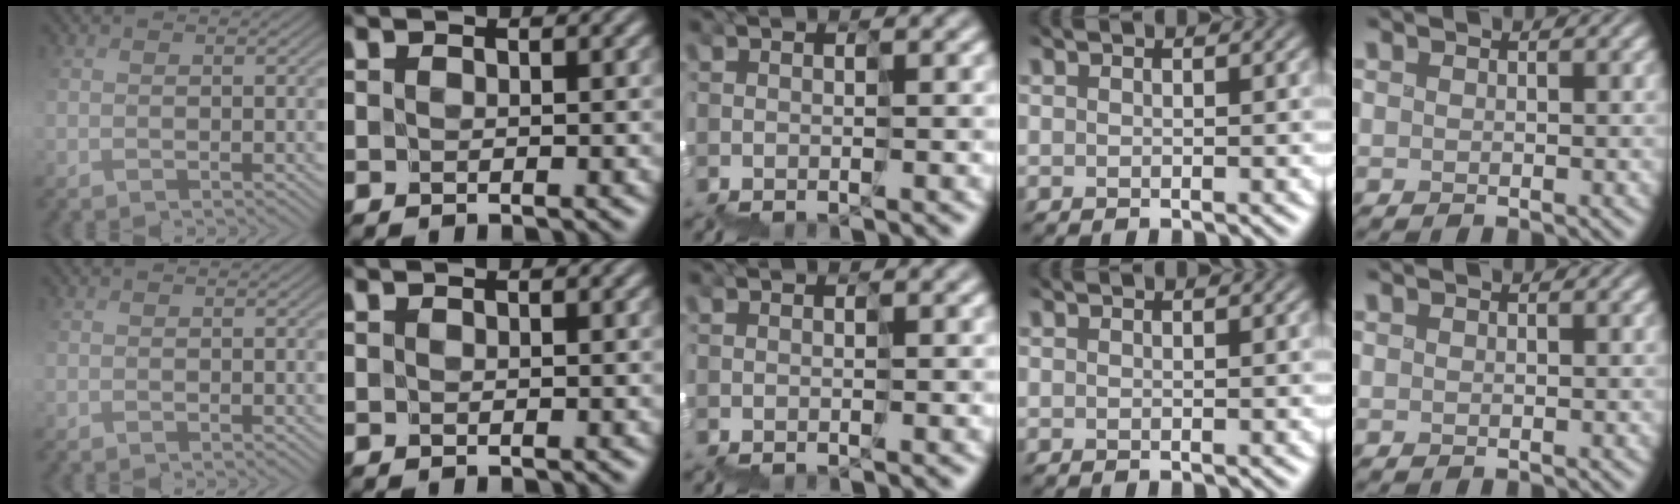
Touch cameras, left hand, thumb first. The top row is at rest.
{}